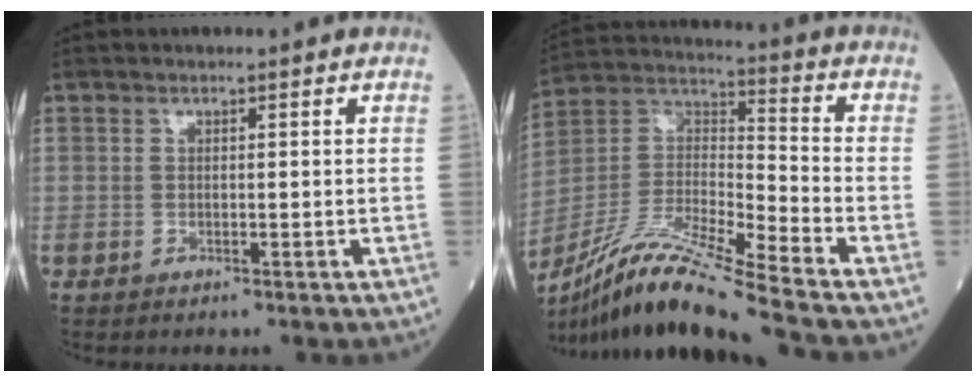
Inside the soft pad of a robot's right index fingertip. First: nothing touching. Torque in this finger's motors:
{"motor_torque": [-0.19, -0.78, 0.47, 0.15]}